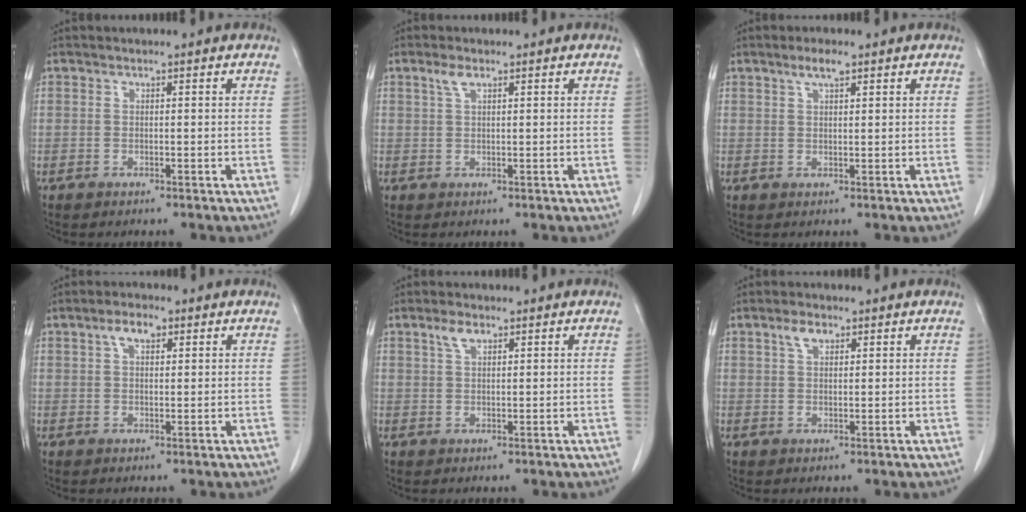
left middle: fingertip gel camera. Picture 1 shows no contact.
{"total": 1.8, "force": [1.1, 0.5, 1.3], "torque": [-0.033, 0.006, 0.024]}
{"total": 2.6, "force": [1.7, 0.5, 1.9], "torque": [-0.041, 0.005, 0.032]}
{"total": 3.4, "force": [1.7, 1.4, 2.5], "torque": [-0.052, 0.011, 0.032]}
{"total": 2.5, "force": [1.5, 1.0, 1.7], "torque": [-0.040, 0.006, 0.034]}
{"total": 2.7, "force": [1.6, 1.3, 1.7], "torque": [-0.040, 0.007, 0.033]}